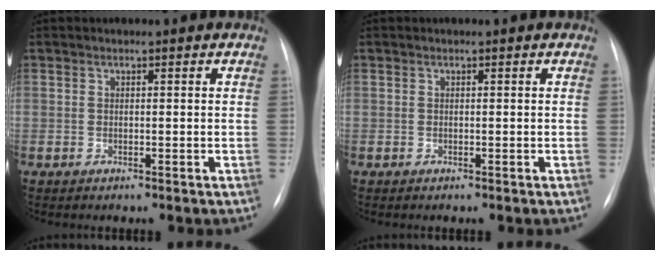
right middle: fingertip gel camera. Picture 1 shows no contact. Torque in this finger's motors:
{"motor_torque": [0.80, -1.33, -0.01, 0.01]}